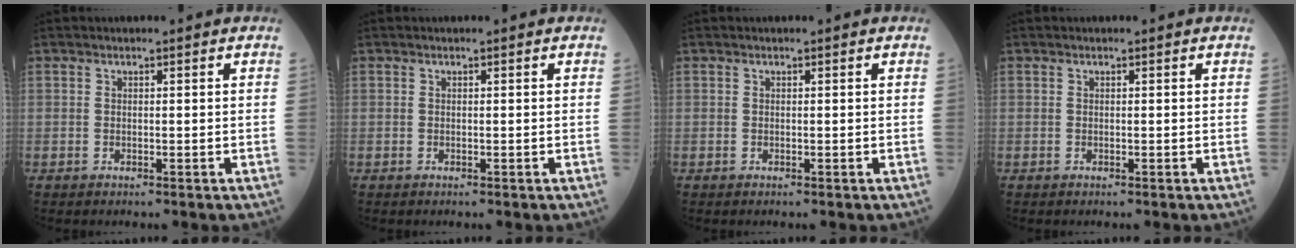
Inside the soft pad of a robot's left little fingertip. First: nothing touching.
{"total": 0.0}
{"total": 0.0}
{"total": 0.0}